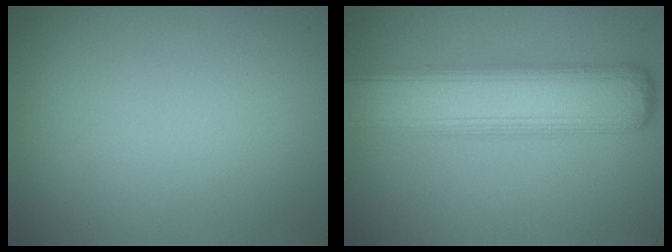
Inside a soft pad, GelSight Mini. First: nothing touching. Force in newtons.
{"total": 8.1, "press": 8.1, "slide": 0.2}